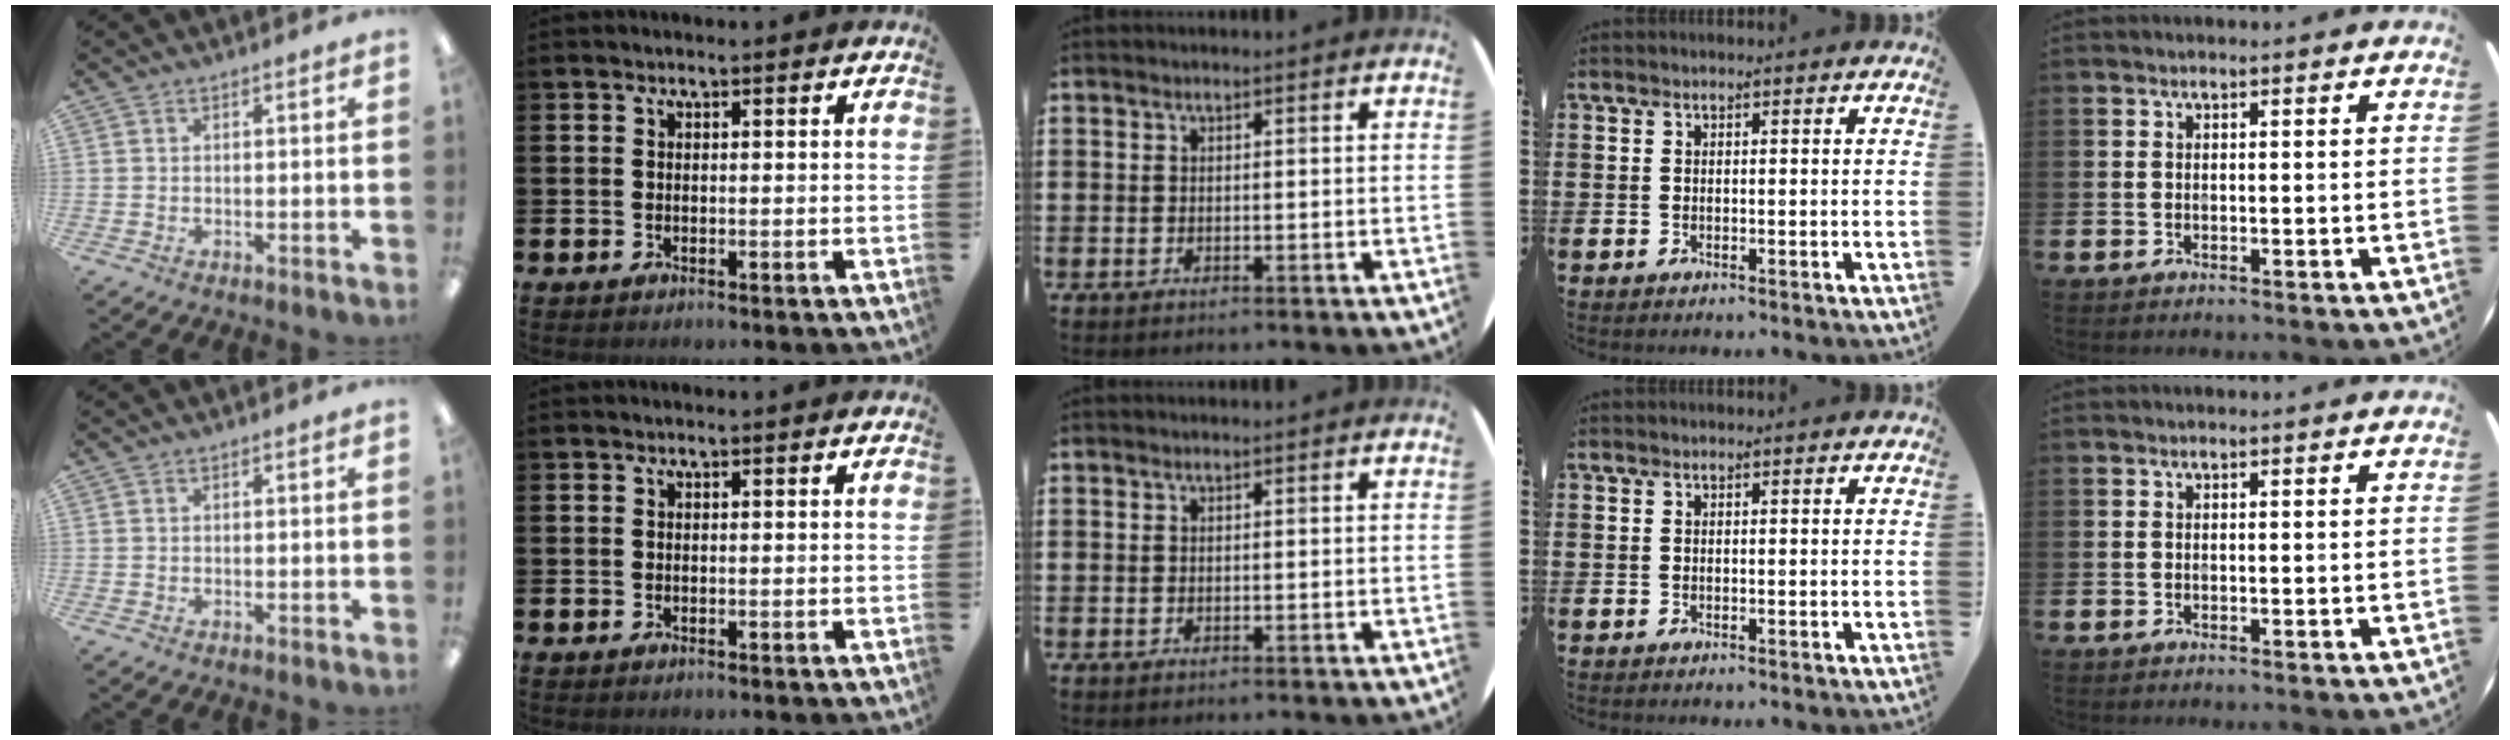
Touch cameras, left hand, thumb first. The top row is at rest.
{}